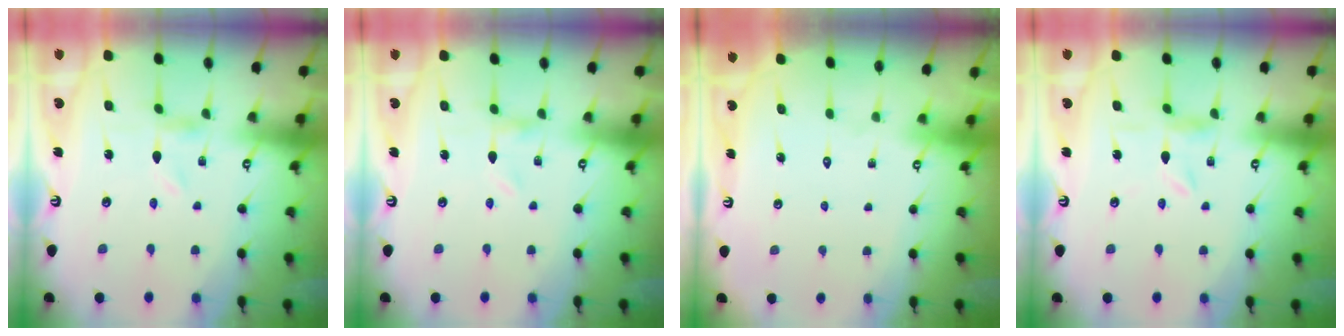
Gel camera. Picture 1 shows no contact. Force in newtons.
{"total": 0.0}
{"total": 1.5, "press": 1.5, "slide": 0.1}
{"total": 2.2, "press": 2.2, "slide": 0.2}